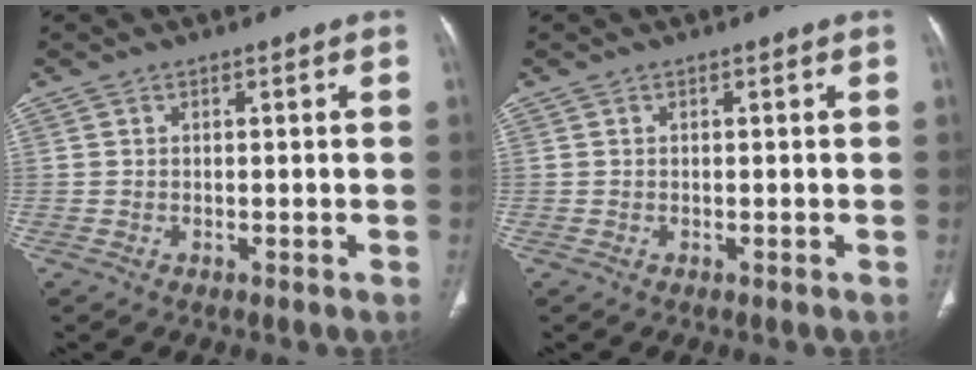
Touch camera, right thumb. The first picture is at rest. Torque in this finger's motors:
{"motor_torque": [0.00, 0.00, -0.08, 0.05, 0.02]}